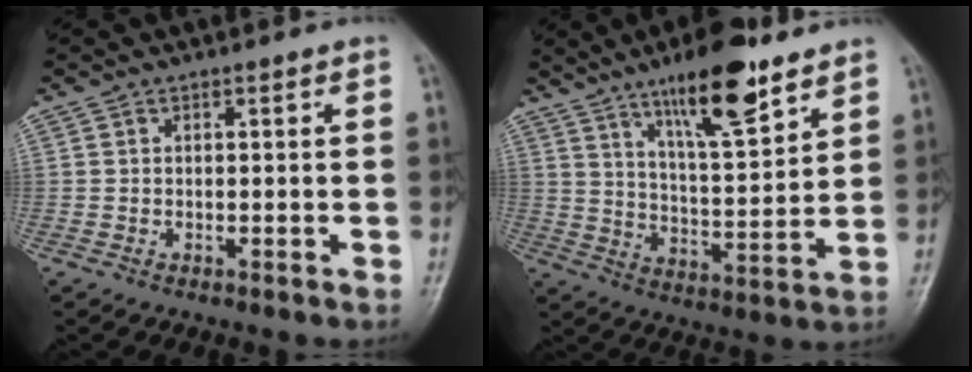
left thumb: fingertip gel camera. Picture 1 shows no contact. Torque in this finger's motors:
{"motor_torque": [1.08, 0.01, 1.36, -1.40, 0.27]}